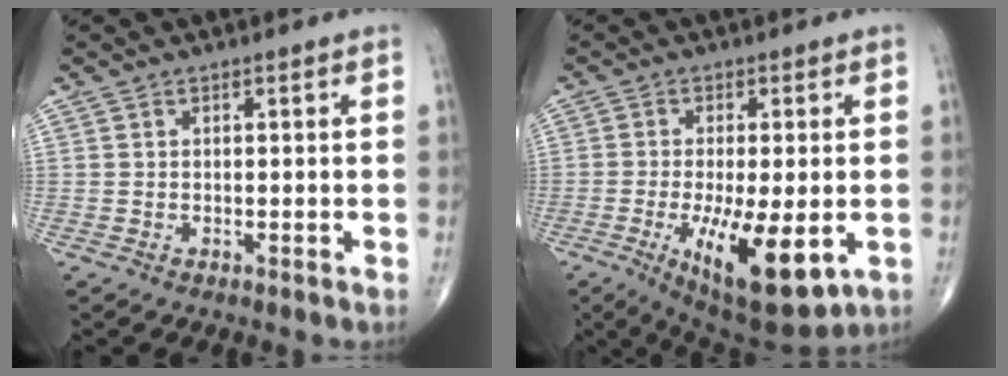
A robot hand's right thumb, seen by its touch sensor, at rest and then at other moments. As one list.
[{"total": 14.8, "force": [-4.2, 5.0, 13.2], "torque": [-0.217, -0.022, -0.052]}]